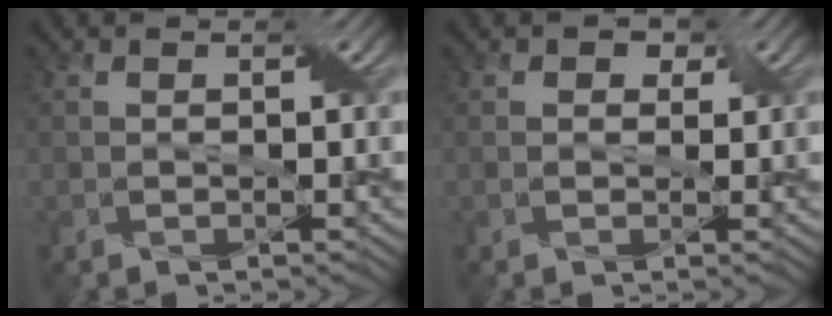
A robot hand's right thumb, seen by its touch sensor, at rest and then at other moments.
{"total": 1.9, "force": [1.0, 1.5, 0.7], "torque": [-0.010, -0.004, 0.010]}